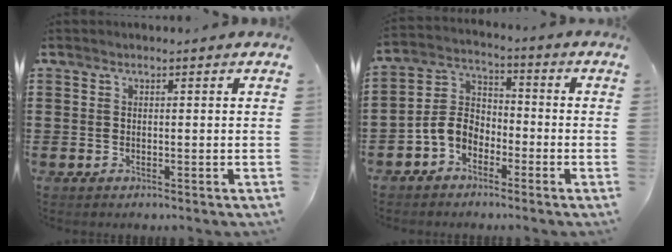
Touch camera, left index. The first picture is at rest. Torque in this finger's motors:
{"motor_torque": [1.17, 0.97, 0.29, 0.10]}